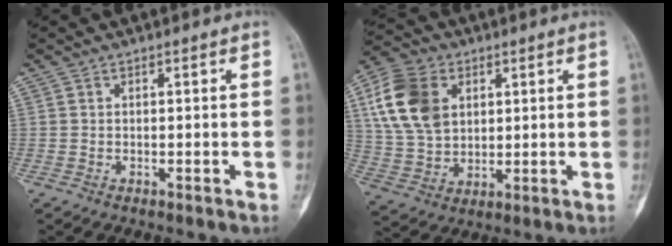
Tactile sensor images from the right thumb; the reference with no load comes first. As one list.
[{"total": 14.9, "force": [4.6, 10.7, 9.3], "torque": [-0.164, -0.005, 0.089]}]